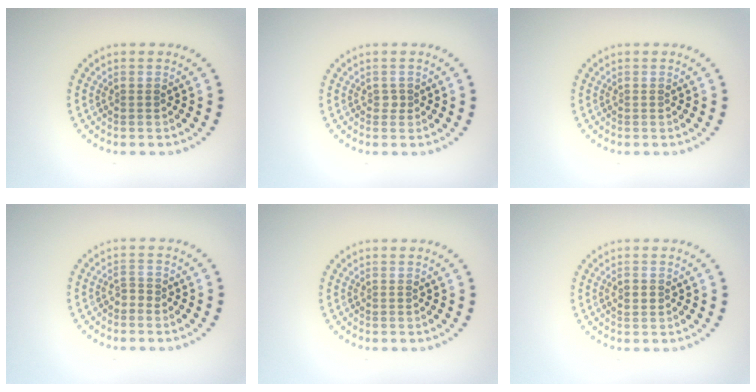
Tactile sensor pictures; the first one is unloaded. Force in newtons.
{"total": 0.6, "press": 0.5, "slide": 0.3}
{"total": 0.0}
{"total": 0.9, "press": 0.8, "slide": 0.4}
{"total": 0.0}
{"total": 0.8, "press": 0.8, "slide": 0.0}